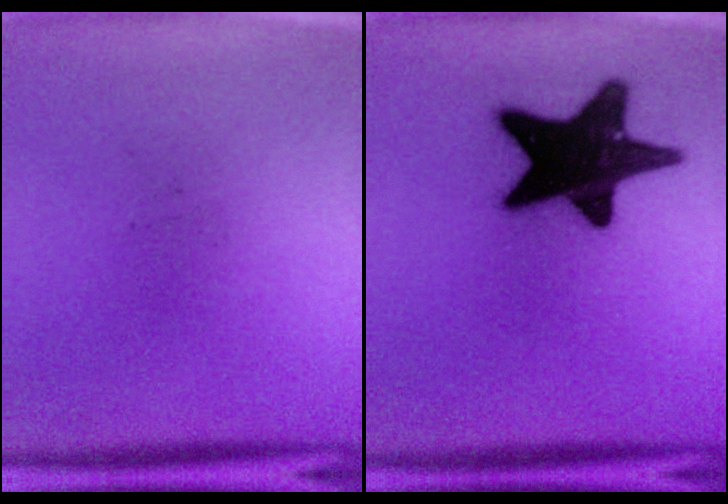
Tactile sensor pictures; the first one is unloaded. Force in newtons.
{"total": 19.0}